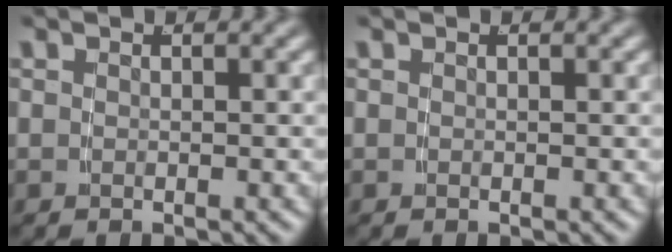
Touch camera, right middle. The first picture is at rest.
{"total": 0.0}